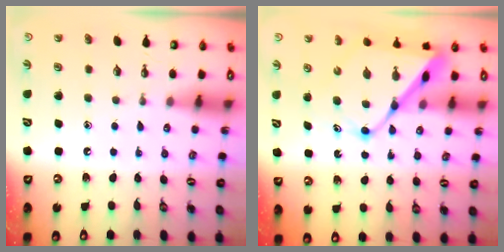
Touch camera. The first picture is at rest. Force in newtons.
{"total": 13.8, "press": 13.7, "slide": 1.4}